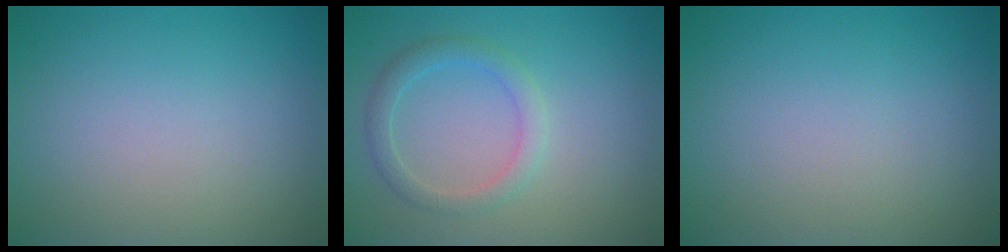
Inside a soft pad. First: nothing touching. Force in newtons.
{"total": 2.2, "press": 2.2, "slide": 0.1}
{"total": 0.0}